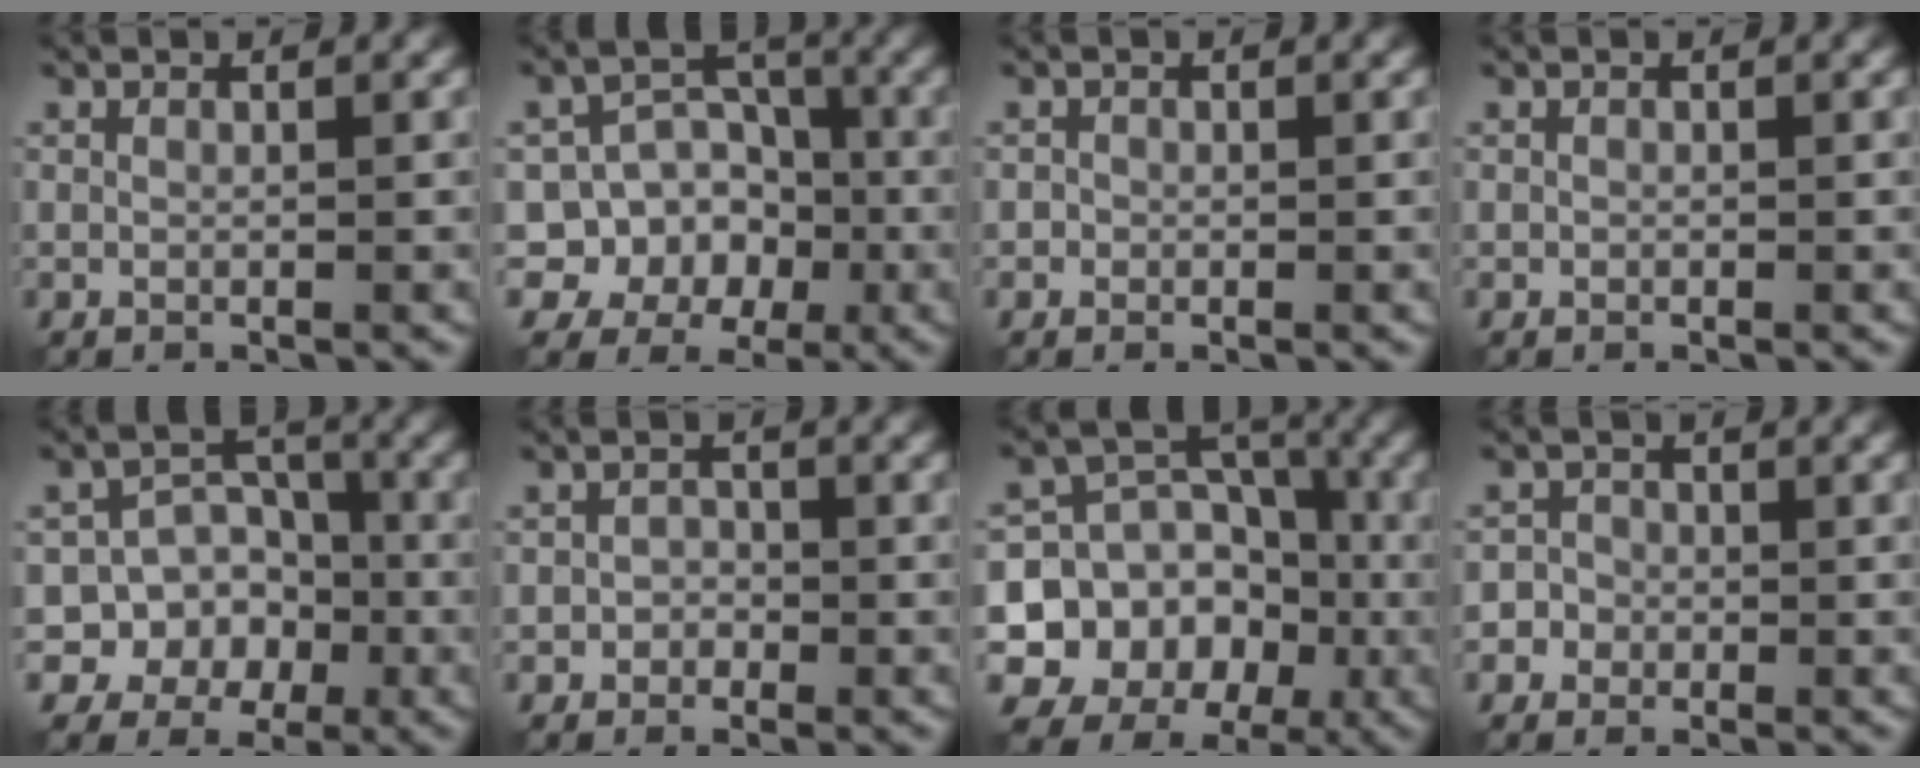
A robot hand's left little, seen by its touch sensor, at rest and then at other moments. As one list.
[{"total": 9.0, "force": [-3.1, 8.0, 2.6], "torque": [-0.031, 0.016, -0.069]}, {"total": 0.6, "force": [-0.2, 0.6, 0.0], "torque": [0.005, -0.003, -0.004]}, {"total": 0.0}, {"total": 8.2, "force": [-3.4, 7.2, 1.9], "torque": [-0.008, 0.009, -0.072]}, {"total": 1.3, "force": [-0.6, 1.2, 0.2], "torque": [0.008, 0.002, -0.015]}, {"total": 12.0, "force": [-3.9, 10.9, 3.3], "torque": [-0.071, 0.001, -0.078]}, {"total": 2.8, "force": [-1.3, 2.5, 0.2], "torque": [0.025, 0.008, -0.035]}]